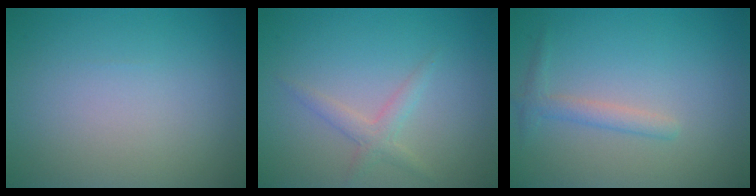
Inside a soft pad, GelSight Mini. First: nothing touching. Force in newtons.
{"total": 1.7, "press": 1.7, "slide": 0.1}
{"total": 1.6, "press": 1.6, "slide": 0.1}